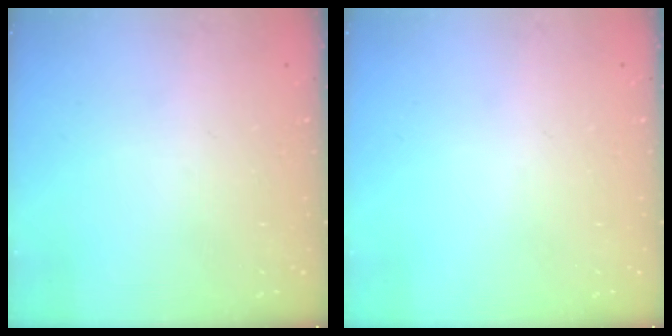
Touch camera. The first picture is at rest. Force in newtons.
{"total": 0.0}